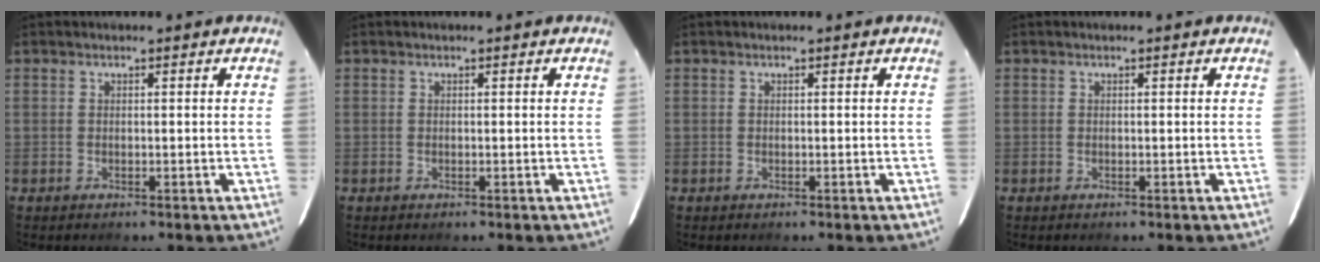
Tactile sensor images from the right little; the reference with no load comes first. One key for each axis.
{"total": 0.0}
{"total": 0.0}
{"total": 0.0}